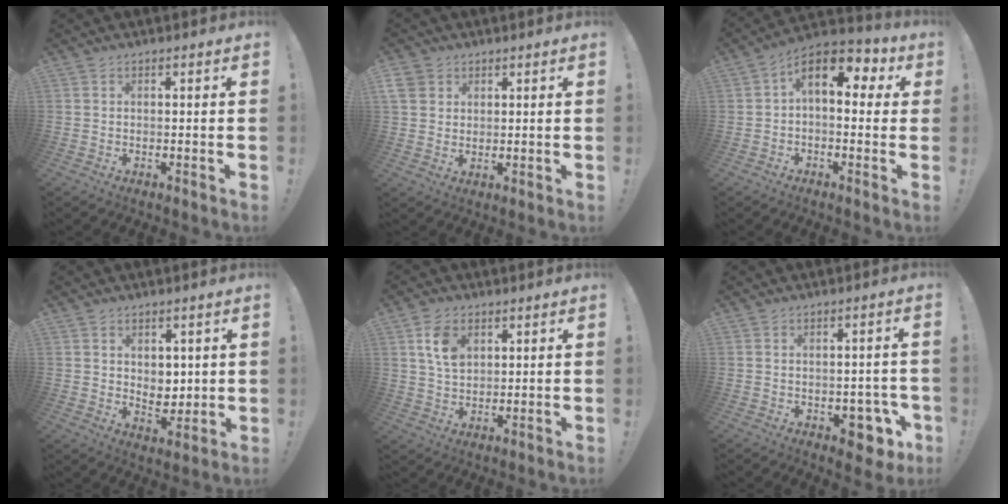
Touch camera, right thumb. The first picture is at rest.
{"total": 5.1, "force": [2.7, 4.1, 1.5], "torque": [-0.028, -0.009, 0.055]}
{"total": 10.4, "force": [3.3, 5.6, 8.1], "torque": [-0.118, -0.006, 0.060]}
{"total": 6.1, "force": [2.2, 5.1, 2.4], "torque": [-0.023, -0.021, 0.044]}
{"total": 8.4, "force": [3.3, 5.8, 5.1], "torque": [-0.077, -0.002, 0.065]}
{"total": 7.8, "force": [-3.1, 5.3, 4.9], "torque": [-0.037, 0.018, -0.046]}